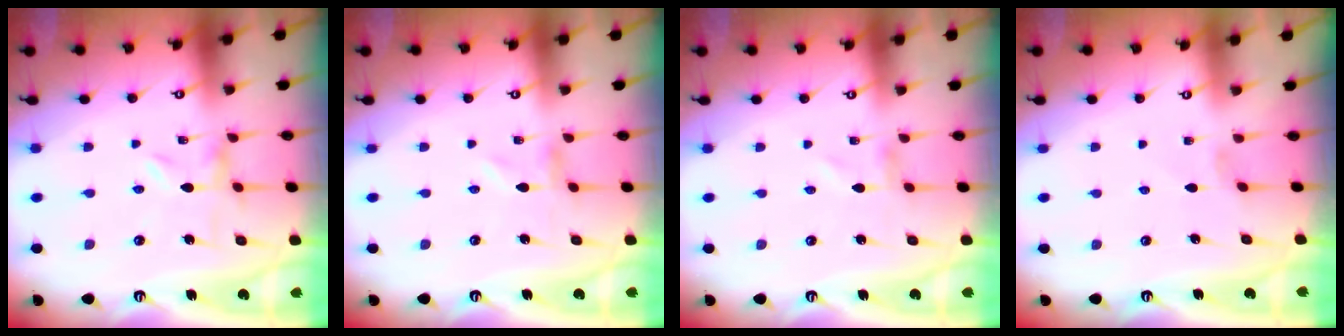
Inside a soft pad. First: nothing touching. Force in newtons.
{"total": 0.0}
{"total": 0.7, "press": 0.7, "slide": 0.1}
{"total": 0.9, "press": 0.8, "slide": 0.3}